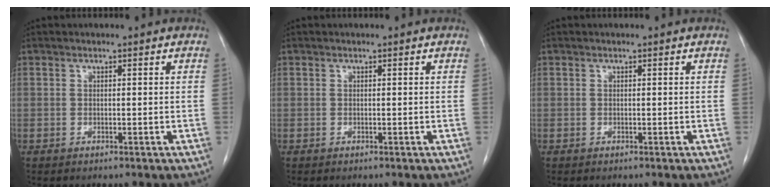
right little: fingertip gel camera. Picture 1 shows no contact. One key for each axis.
{"total": 0.0}
{"total": 0.0}